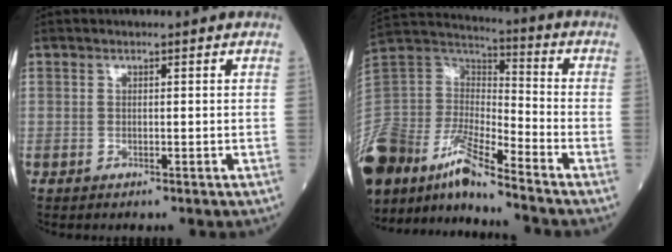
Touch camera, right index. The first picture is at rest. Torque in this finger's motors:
{"motor_torque": [0.07, -0.10, 0.07, 0.06]}